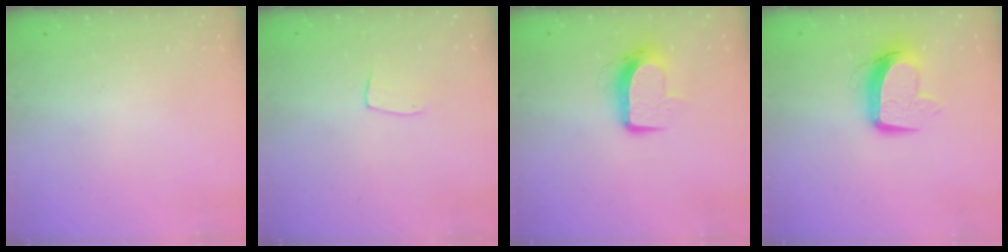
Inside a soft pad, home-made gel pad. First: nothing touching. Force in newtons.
{"total": 4.6, "press": 4.6, "slide": 0.3}
{"total": 10.1, "press": 10.1, "slide": 0.2}
{"total": 11.0, "press": 11.0, "slide": 1.4}